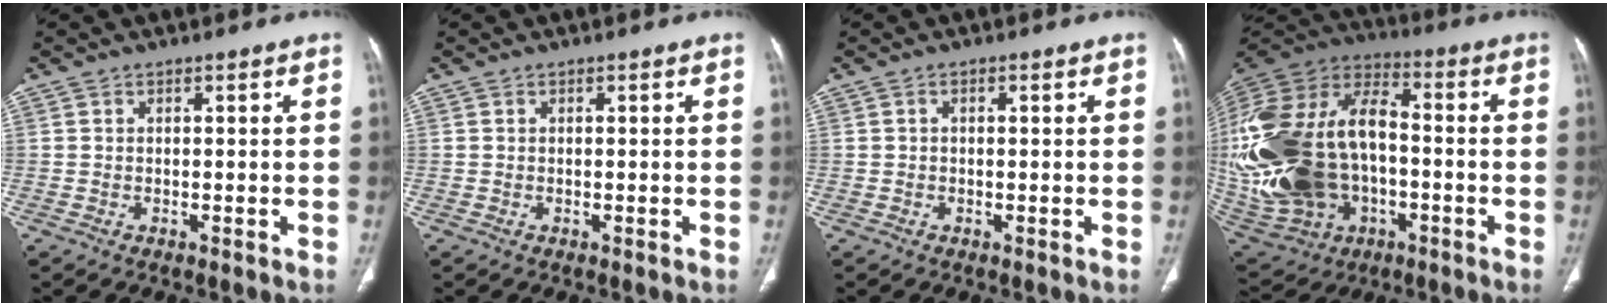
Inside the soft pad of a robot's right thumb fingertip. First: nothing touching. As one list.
[{"total": 0.0}, {"total": 0.6, "force": [0.1, 0.3, 0.5], "torque": [-0.010, 0.003, 0.001]}, {"total": 36.9, "force": [-3.4, 24.2, 27.6], "torque": [-0.687, 0.024, -0.050]}]